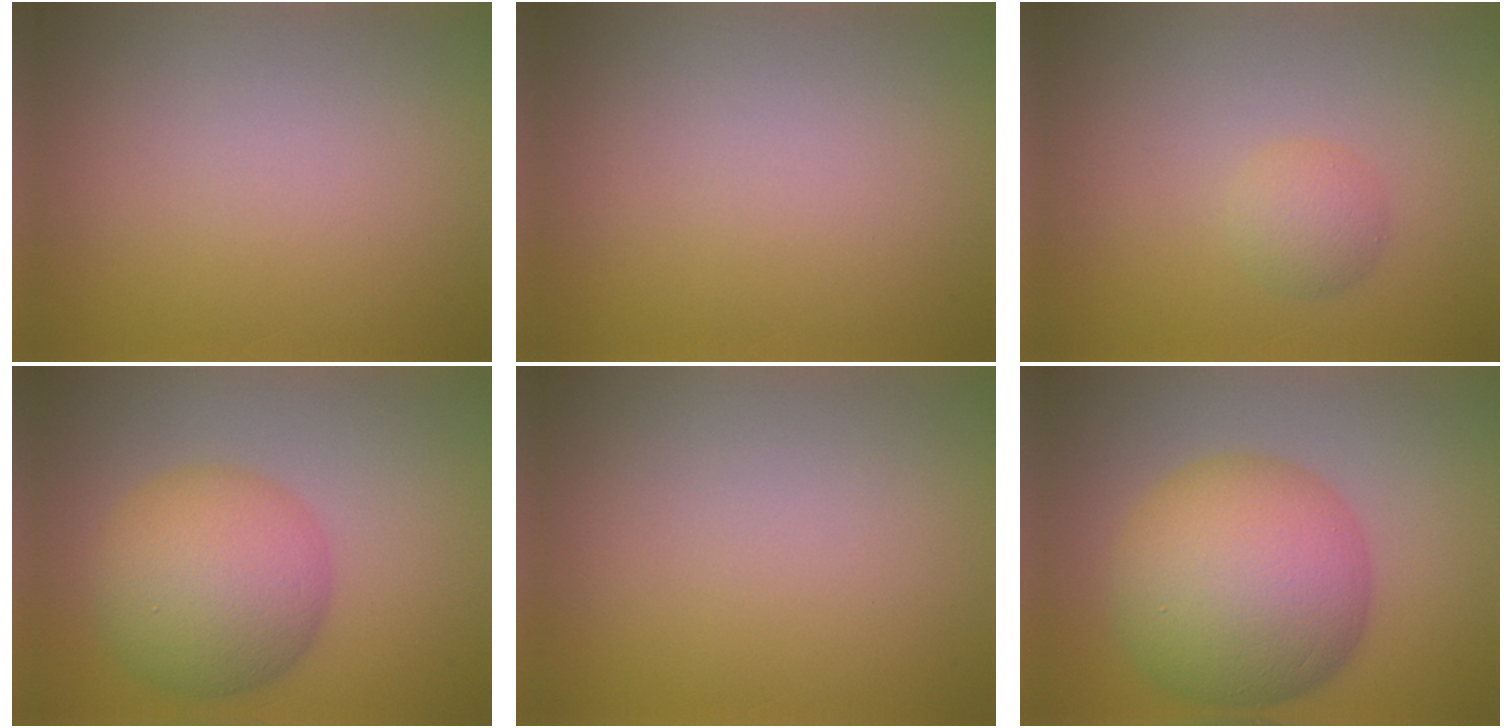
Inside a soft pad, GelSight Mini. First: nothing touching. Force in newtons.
{"total": 0.0}
{"total": 1.7, "press": 1.7, "slide": 0.0}
{"total": 7.4, "press": 7.4, "slide": 0.1}
{"total": 0.0}
{"total": 10.9, "press": 10.9, "slide": 0.2}